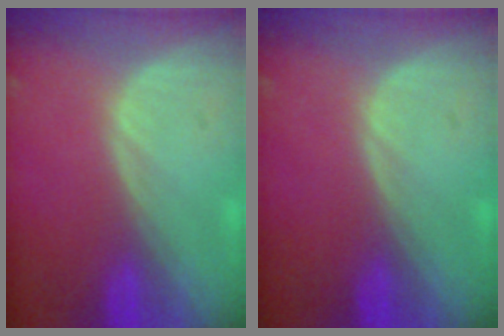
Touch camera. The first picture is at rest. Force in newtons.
{"total": 0.0}